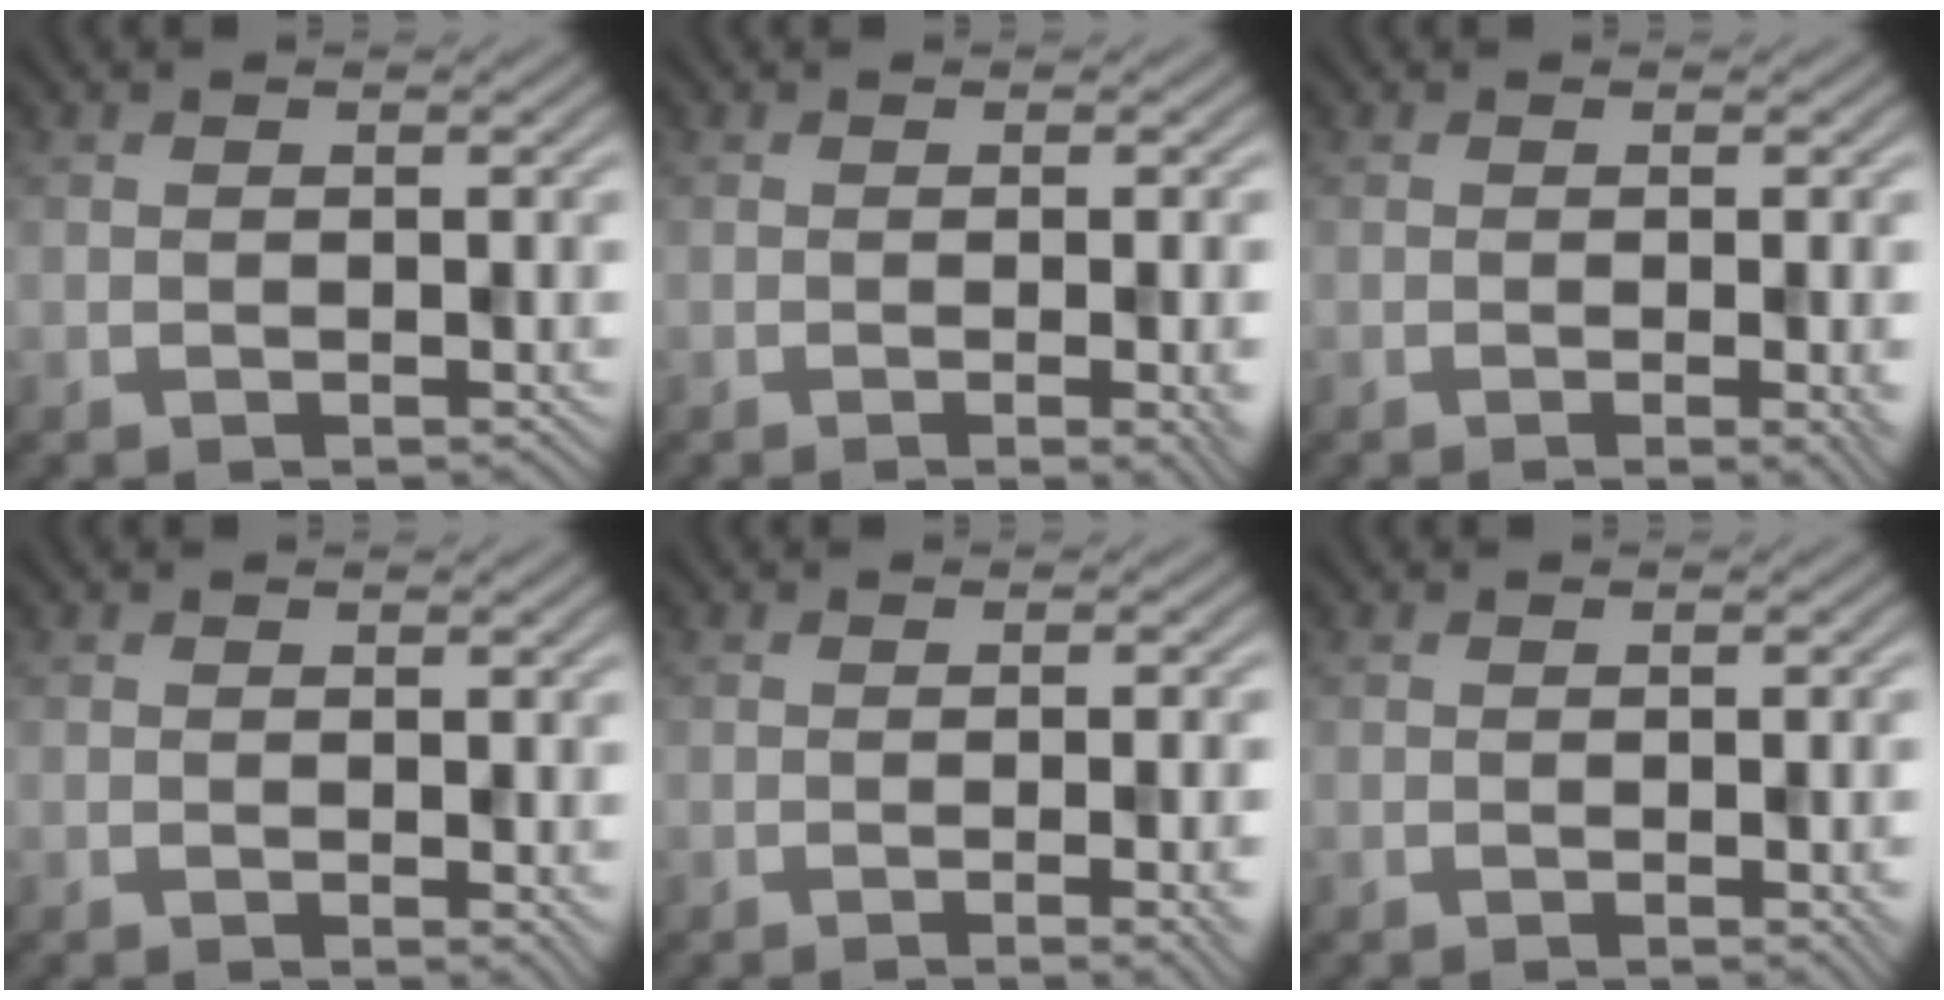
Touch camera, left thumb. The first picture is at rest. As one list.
[{"total": 3.7, "force": [-0.8, 0.9, 3.5], "torque": [-0.045, -0.003, -0.011]}, {"total": 2.5, "force": [-0.5, 0.5, 2.5], "torque": [-0.033, 0.000, -0.010]}, {"total": 0.9, "force": [0.1, 0.5, 0.8], "torque": [-0.005, -0.004, 0.002]}, {"total": 3.9, "force": [-1.0, 0.9, 3.7], "torque": [-0.044, -0.001, -0.014]}, {"total": 1.8, "force": [-0.4, 0.4, 1.7], "torque": [-0.019, -0.001, -0.004]}]